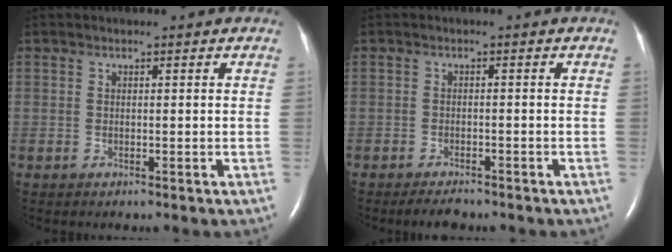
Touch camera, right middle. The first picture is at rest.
{"total": 2.5, "force": [-2.2, 0.7, 1.1], "torque": [-0.024, -0.005, -0.032]}